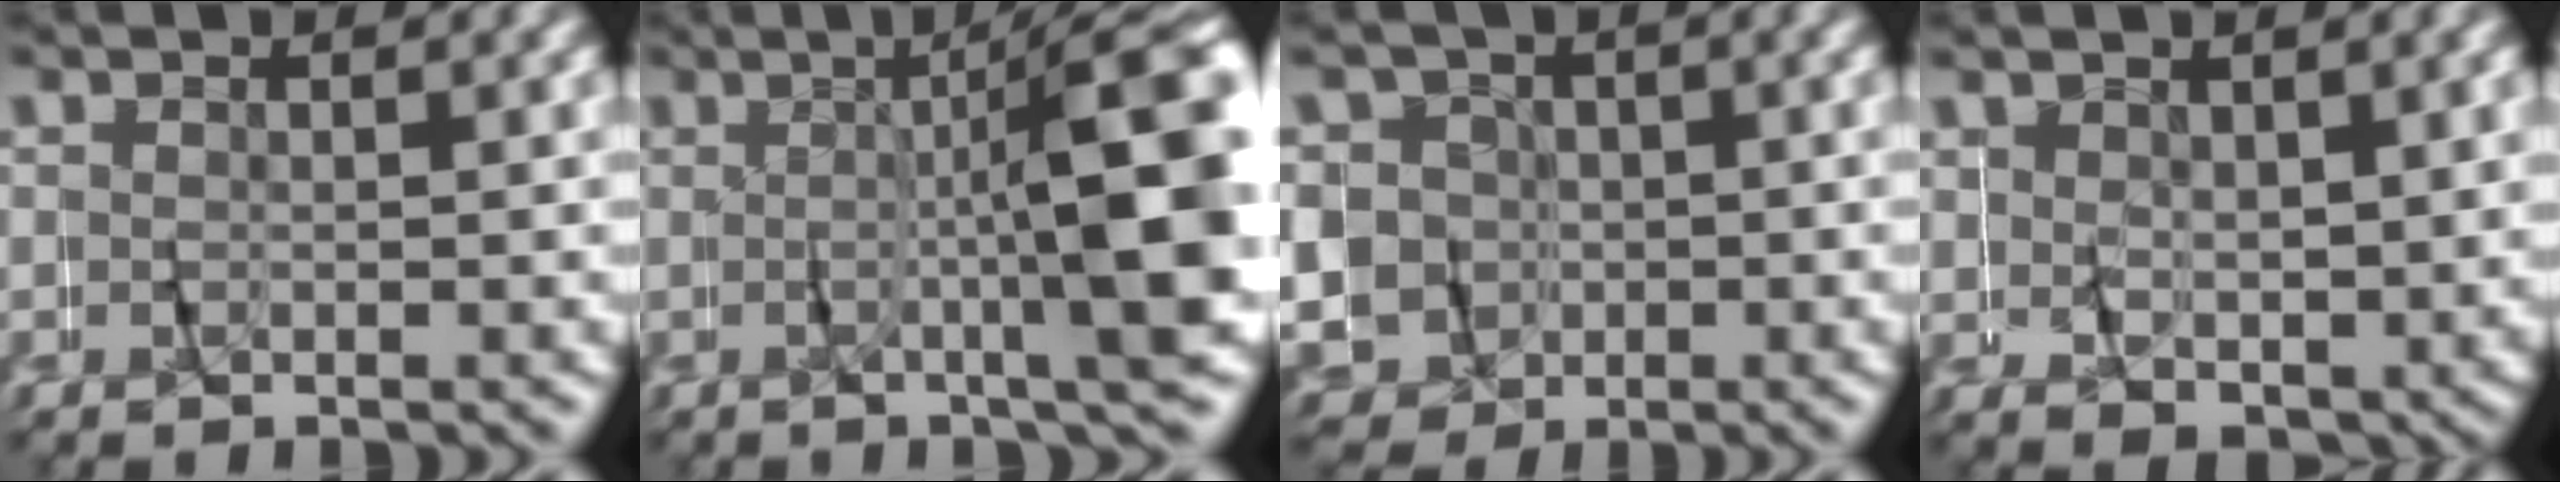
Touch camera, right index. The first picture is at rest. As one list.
[{"total": 11.2, "force": [-0.9, 1.8, 11.1], "torque": [-0.122, 0.020, -0.013]}, {"total": 9.7, "force": [0.7, 9.2, 3.0], "torque": [-0.079, -0.017, 0.011]}, {"total": 2.7, "force": [1.3, 1.7, 1.7], "torque": [-0.023, -0.008, 0.030]}]